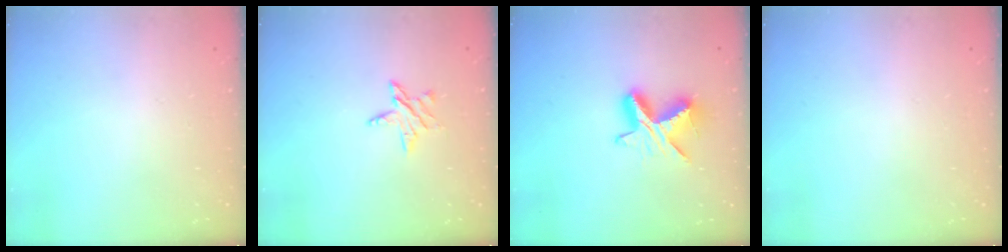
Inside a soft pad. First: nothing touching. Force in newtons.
{"total": 6.6, "press": 6.5, "slide": 0.6}
{"total": 9.3, "press": 9.3, "slide": 0.7}
{"total": 0.0}